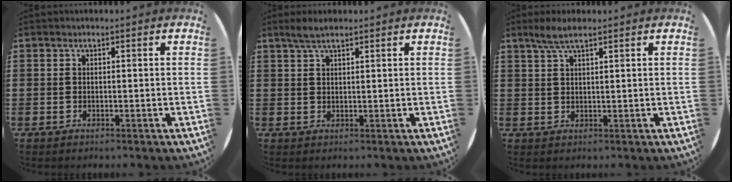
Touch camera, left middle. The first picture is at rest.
{"total": 2.4, "force": [1.9, 0.4, 1.4], "torque": [-0.030, 0.004, 0.033]}
{"total": 3.1, "force": [2.3, 0.4, 2.1], "torque": [-0.044, 0.005, 0.040]}